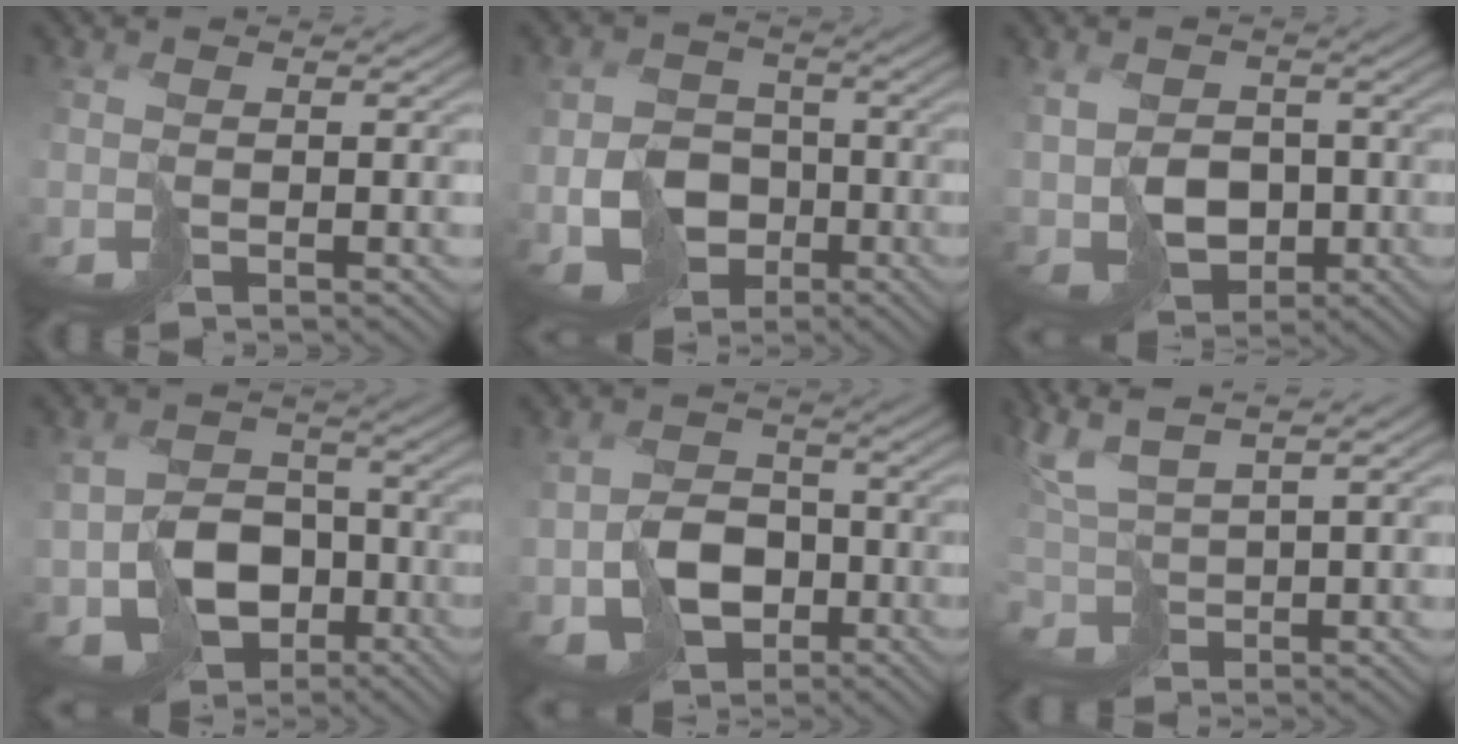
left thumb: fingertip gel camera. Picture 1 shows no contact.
{"total": 6.4, "force": [-1.7, 5.7, 2.3], "torque": [-0.048, -0.015, -0.031]}
{"total": 5.1, "force": [0.0, 4.6, 2.2], "torque": [-0.047, -0.009, 0.005]}
{"total": 8.8, "force": [-2.9, 7.2, 4.1], "torque": [-0.088, -0.024, -0.050]}
{"total": 6.5, "force": [-1.8, 5.5, 2.9], "torque": [-0.062, -0.011, -0.027]}
{"total": 5.5, "force": [4.9, 1.2, 2.2], "torque": [-0.071, 0.023, 0.101]}